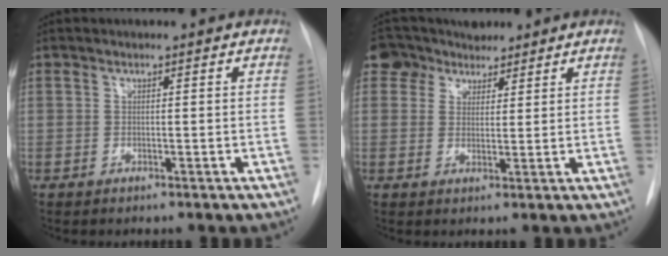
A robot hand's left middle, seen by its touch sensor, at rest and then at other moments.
{"total": 5.2, "force": [3.9, 3.5, 0.2], "torque": [-0.008, 0.021, 0.071]}